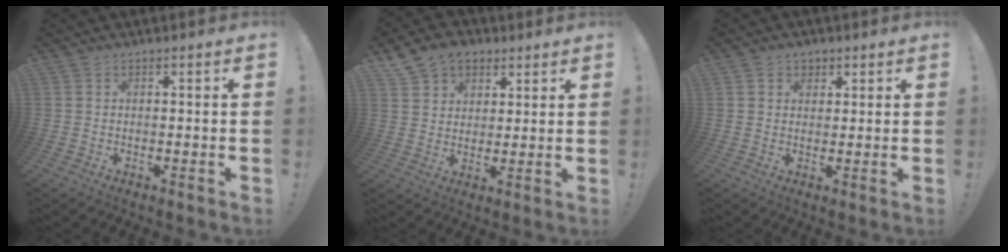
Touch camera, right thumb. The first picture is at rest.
{"total": 9.7, "force": [5.8, 7.2, 3.0], "torque": [-0.047, -0.029, 0.115]}
{"total": 3.2, "force": [1.6, 2.7, 0.8], "torque": [-0.004, -0.005, 0.027]}